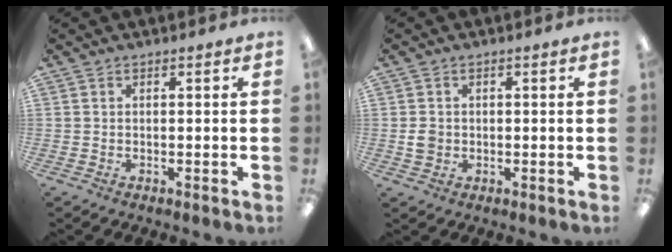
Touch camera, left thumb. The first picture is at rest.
{"total": 2.8, "force": [-0.1, 2.4, 1.4], "torque": [-0.017, 0.002, -0.005]}